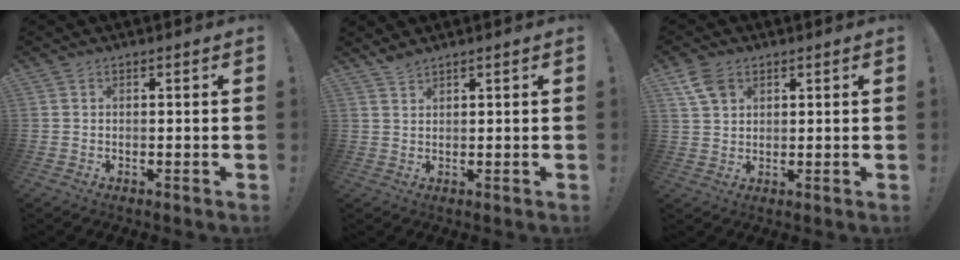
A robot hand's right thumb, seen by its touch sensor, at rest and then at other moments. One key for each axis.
{"total": 2.4, "fx": 2.2, "fy": 0.4, "fz": 0.9, "tx": -0.011, "ty": -0.014, "tz": 0.040}
{"total": 6.7, "fx": 3.6, "fy": 4.4, "fz": 3.5, "tx": -0.061, "ty": -0.006, "tz": 0.072}